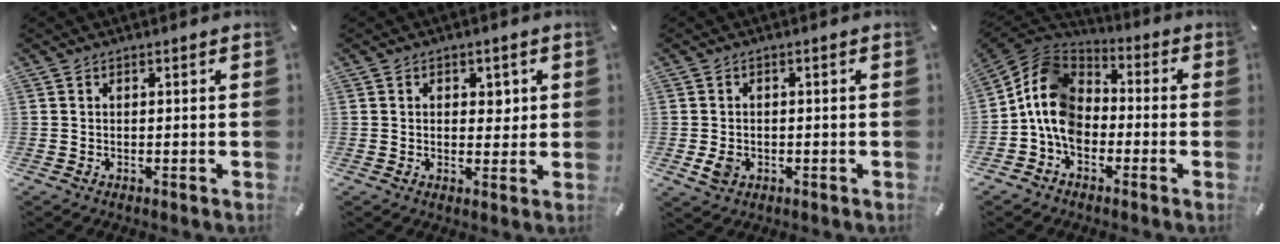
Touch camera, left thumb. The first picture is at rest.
{"total": 3.4, "force": [0.8, 2.5, 2.1], "torque": [-0.012, -0.006, 0.005]}
{"total": 3.4, "force": [-0.8, 2.6, 1.9], "torque": [-0.046, 0.000, -0.016]}
{"total": 12.6, "force": [-3.1, 9.8, 7.2], "torque": [-0.167, 0.028, -0.061]}